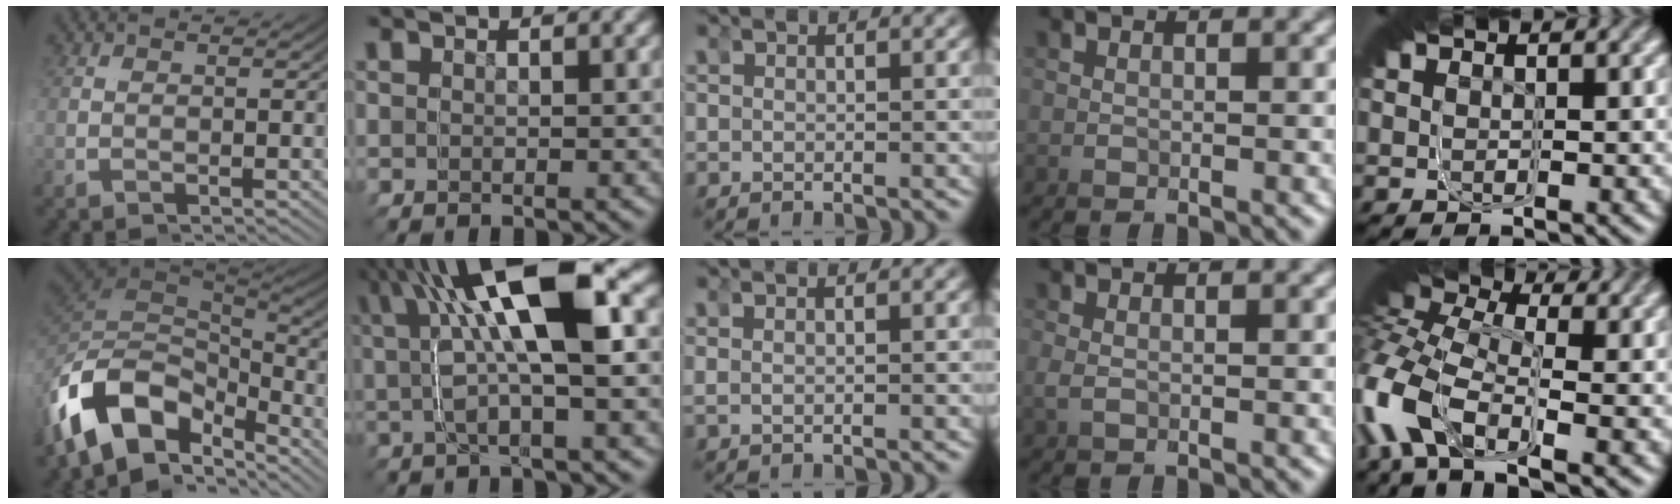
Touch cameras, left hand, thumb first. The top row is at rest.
{"thumb": {"total": 13.5, "force": [-1.1, 7.9, 10.9], "torque": [-0.206, 0.000, -0.017]}, "index": {"total": 10.1, "force": [2.9, 4.8, 8.4], "torque": [-0.157, 0.038, 0.037]}, "middle": {"total": 0.8, "force": [0.5, 0.3, 0.6], "torque": [-0.010, 0.004, 0.007]}, "ring": {"total": 1.6, "force": [-0.4, -1.5, -0.1], "torque": [0.015, 0.009, -0.008]}, "little": {"total": 5.5, "force": [-0.4, 3.0, 4.5], "torque": [-0.039, 0.025, -0.032]}}